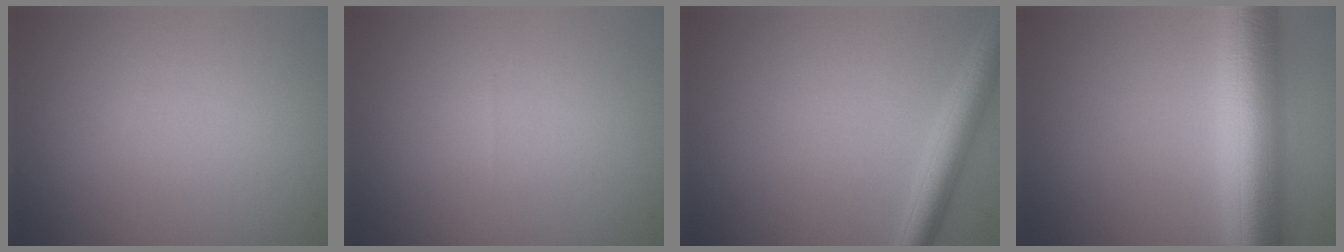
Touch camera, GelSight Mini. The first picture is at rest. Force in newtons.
{"total": 0.0}
{"total": 3.8, "press": 3.8, "slide": 0.1}
{"total": 10.1, "press": 10.1, "slide": 0.2}